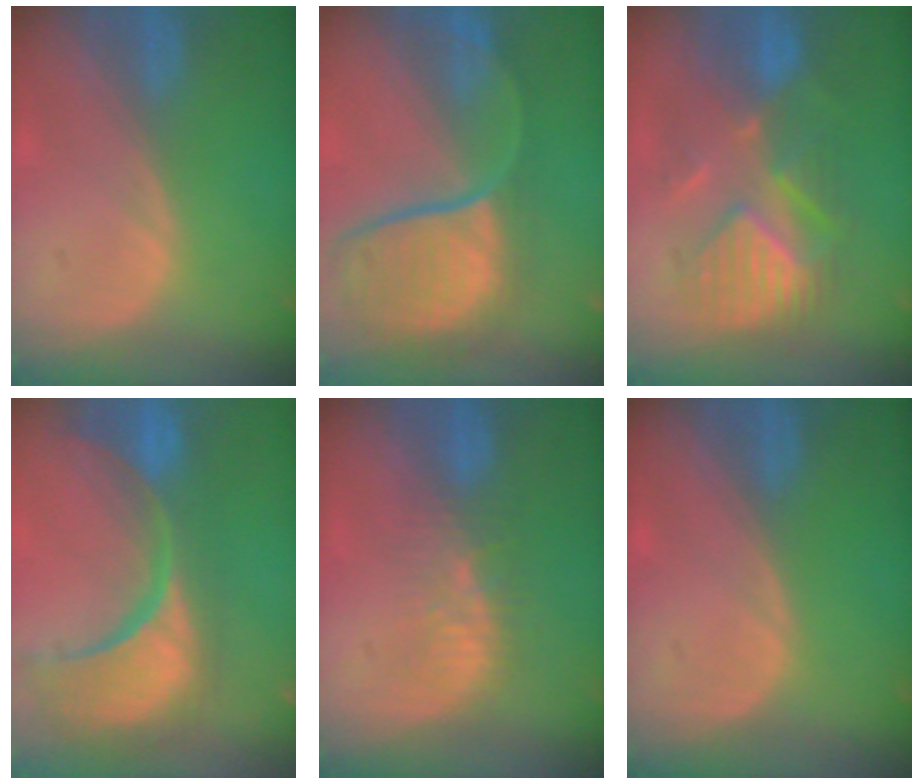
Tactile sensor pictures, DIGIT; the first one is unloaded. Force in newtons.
{"total": 12.1, "press": 9.8, "slide": 7.1}
{"total": 9.4, "press": 9.3, "slide": 1.6}
{"total": 15.5, "press": 12.2, "slide": 9.6}
{"total": 5.3, "press": 4.8, "slide": 2.2}
{"total": 0.0}